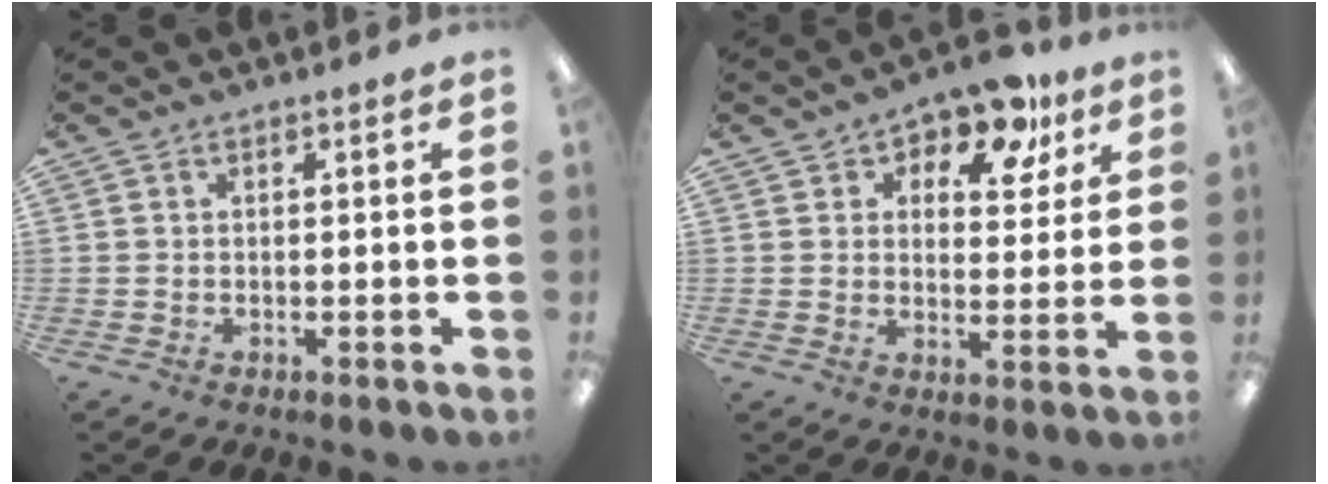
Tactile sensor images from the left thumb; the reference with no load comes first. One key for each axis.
{"total": 10.1, "fx": 7.5, "fy": 4.9, "fz": 4.6, "tx": -0.062, "ty": -0.043, "tz": 0.129}